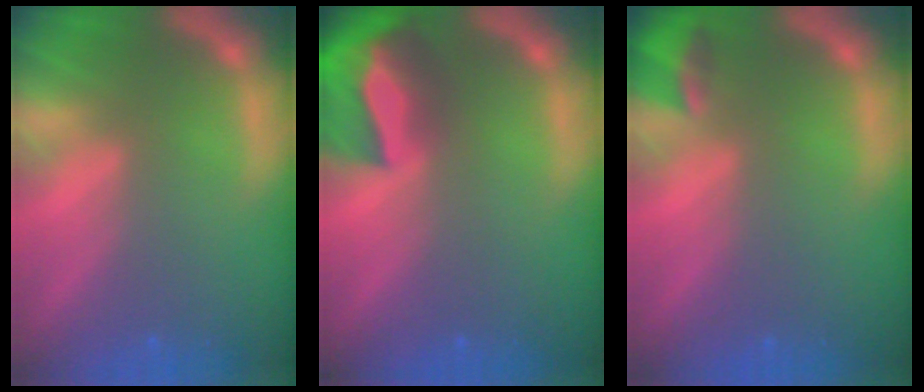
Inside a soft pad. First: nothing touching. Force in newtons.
{"total": 9.4}
{"total": 2.4}